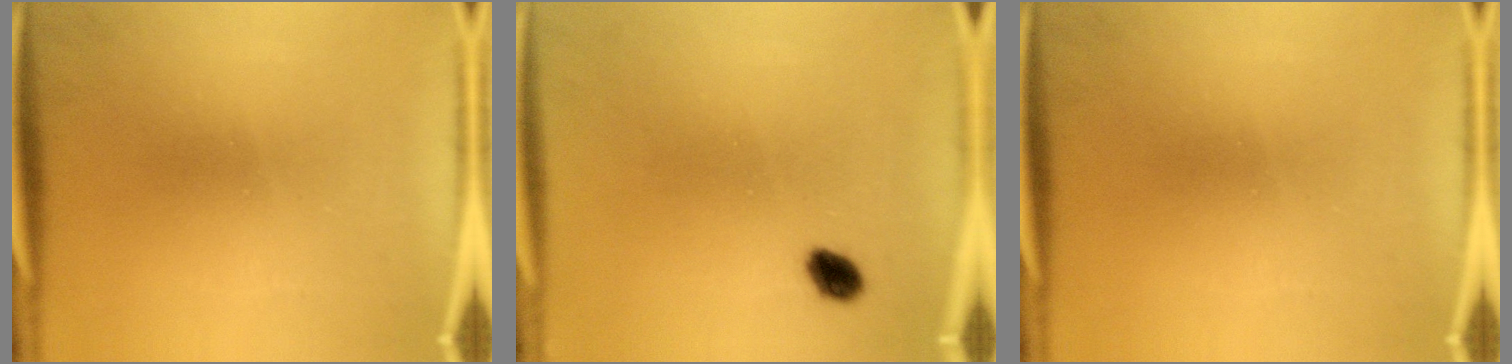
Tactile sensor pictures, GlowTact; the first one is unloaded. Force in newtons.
{"total": 2.8}
{"total": 0.0}